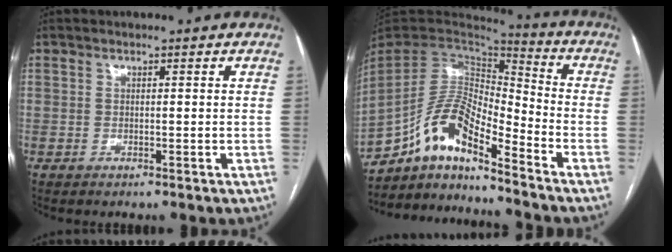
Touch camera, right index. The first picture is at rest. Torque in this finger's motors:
{"motor_torque": [1.12, -1.02, 0.45, 0.16]}